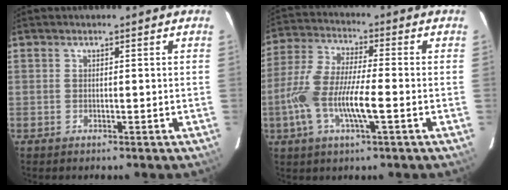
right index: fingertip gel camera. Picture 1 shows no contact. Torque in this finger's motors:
{"motor_torque": [1.28, -0.62, 0.90, 0.21]}